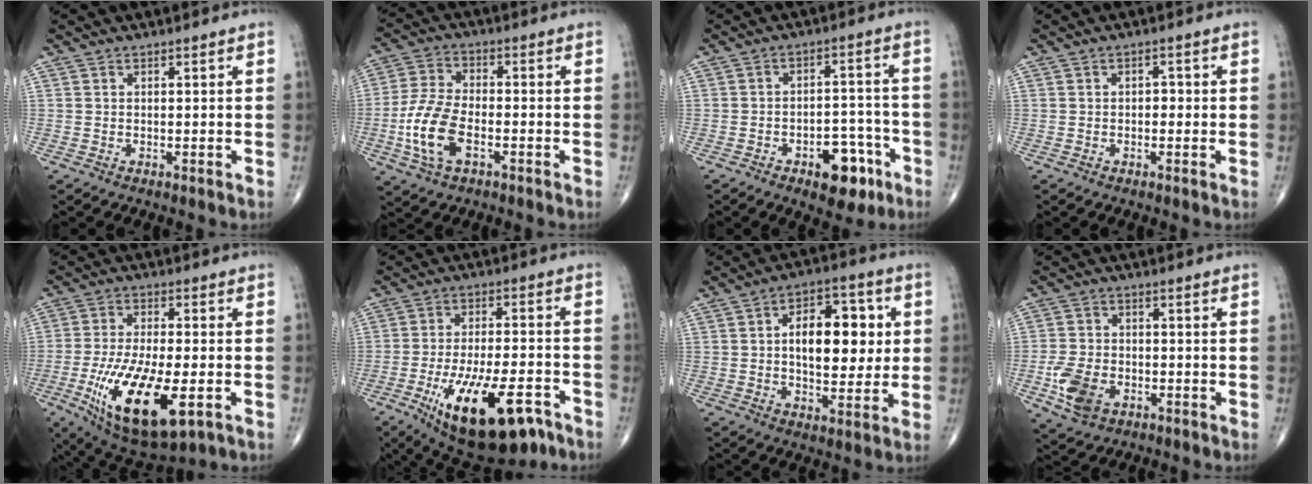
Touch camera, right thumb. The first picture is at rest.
{"total": 10.9, "force": [-3.3, 5.7, 8.7], "torque": [-0.185, 0.015, -0.067]}
{"total": 9.7, "force": [-5.0, 5.3, 6.4], "torque": [-0.052, 0.042, -0.066]}
{"total": 1.4, "force": [-0.2, 1.0, 1.0], "torque": [-0.001, 0.003, -0.009]}
{"total": 18.8, "force": [-6.2, 7.1, 16.3], "torque": [-0.315, -0.011, -0.092]}
{"total": 20.1, "force": [-10.3, 7.7, 15.4], "torque": [-0.241, 0.031, -0.151]}
{"total": 14.2, "force": [1.7, 7.9, 11.7], "torque": [-0.134, 0.007, 0.021]}
{"total": 8.1, "force": [-3.0, 5.5, 5.2], "torque": [-0.101, 0.007, -0.053]}